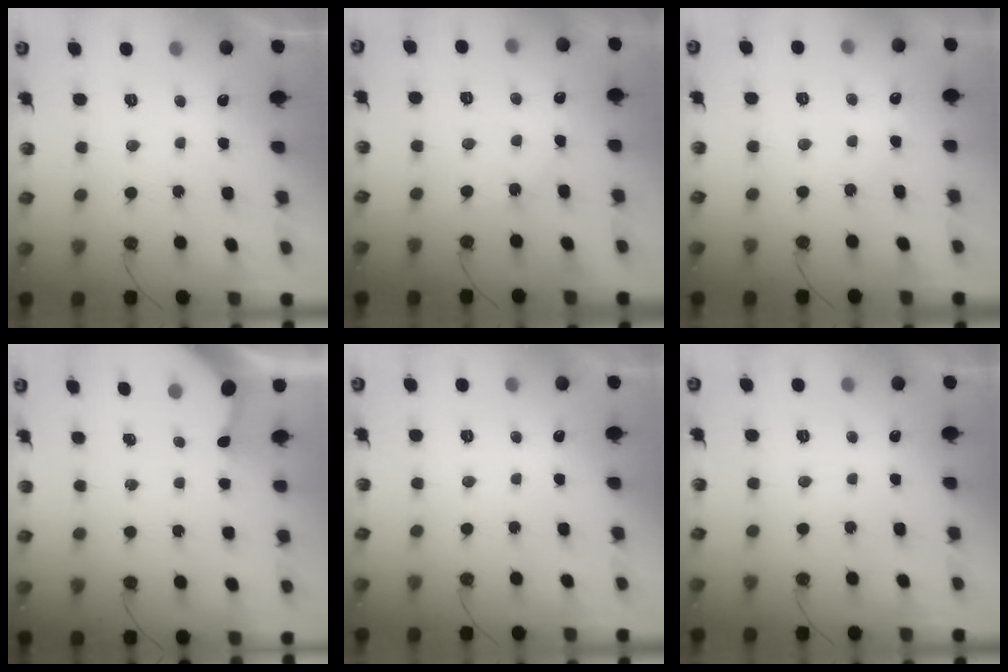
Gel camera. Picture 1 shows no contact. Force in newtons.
{"total": 4.4, "press": 4.4, "slide": 0.5}
{"total": 3.6, "press": 3.6, "slide": 0.4}
{"total": 3.9, "press": 3.8, "slide": 0.4}
{"total": 0.0}
{"total": 0.0}